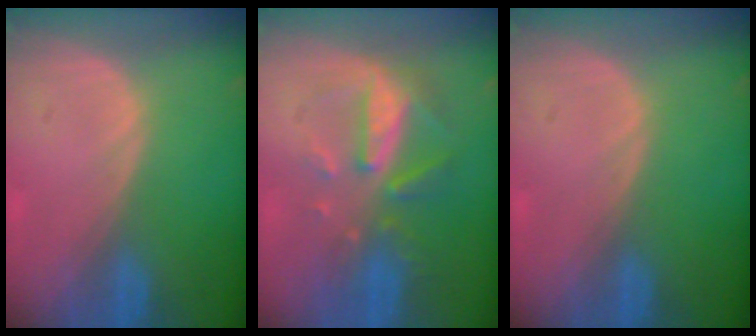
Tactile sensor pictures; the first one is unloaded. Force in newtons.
{"total": 8.0, "press": 7.3, "slide": 3.3}
{"total": 0.0}